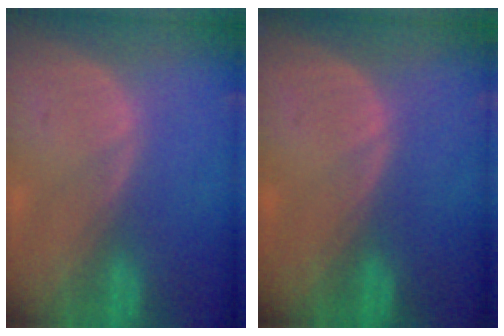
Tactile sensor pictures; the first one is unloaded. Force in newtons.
{"total": 0.0}